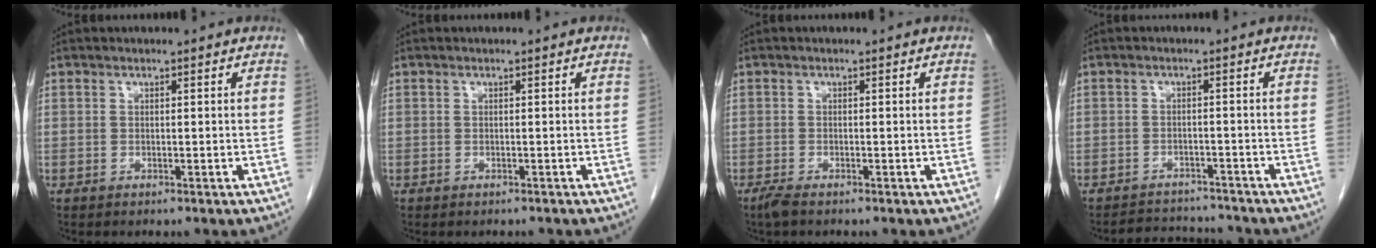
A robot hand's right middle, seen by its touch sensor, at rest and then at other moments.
{"total": 0.6, "force": [-0.6, 0.1, 0.0], "torque": [-0.011, -0.004, -0.010]}
{"total": 1.6, "force": [-1.2, 0.3, 0.9], "torque": [-0.029, -0.006, -0.024]}
{"total": 5.4, "force": [-5.3, 1.0, -0.2], "torque": [0.001, 0.006, -0.078]}